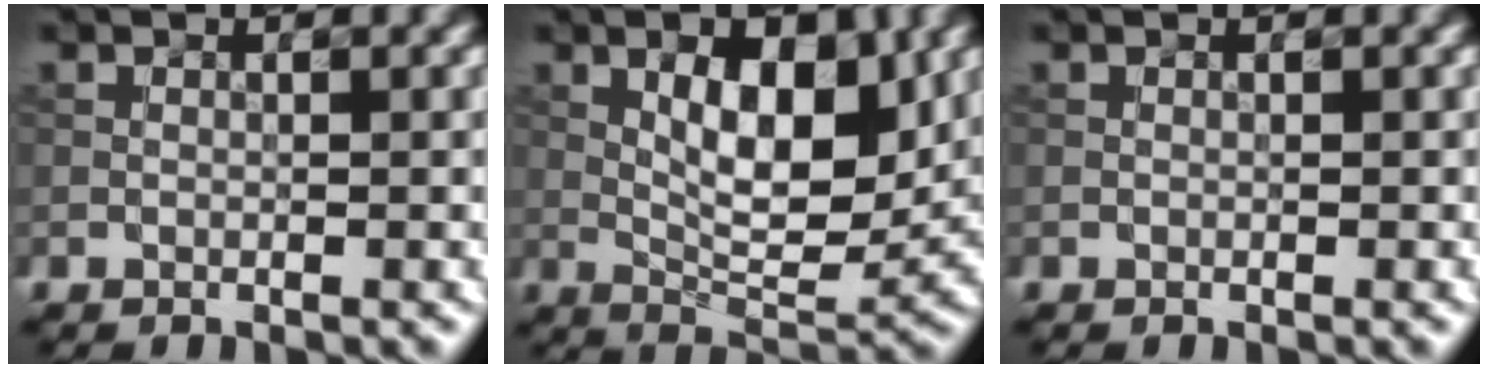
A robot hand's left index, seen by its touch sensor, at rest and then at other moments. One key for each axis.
{"total": 7.4, "fx": 1.9, "fy": 3.0, "fz": 6.5, "tx": -0.094, "ty": -0.003, "tz": 0.032}
{"total": 0.0}